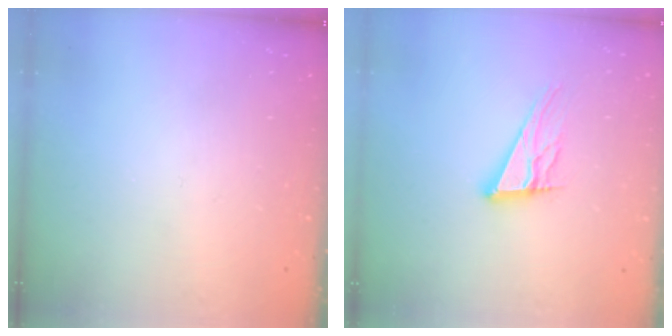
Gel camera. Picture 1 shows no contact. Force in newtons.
{"total": 13.0, "press": 12.7, "slide": 2.8}